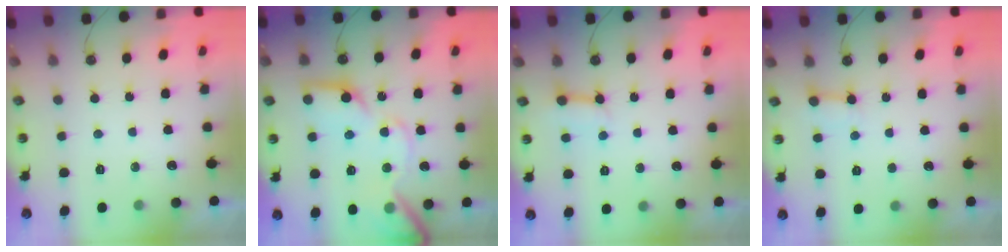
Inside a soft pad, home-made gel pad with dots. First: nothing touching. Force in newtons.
{"total": 19.7, "press": 19.5, "slide": 2.7}
{"total": 3.6, "press": 3.6, "slide": 0.4}
{"total": 2.6, "press": 2.6, "slide": 0.2}